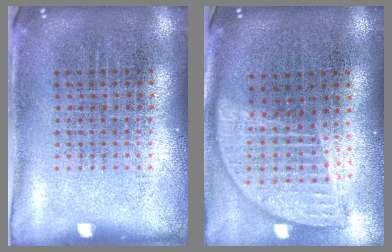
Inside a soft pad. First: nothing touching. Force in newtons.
{"total": 1.8, "press": 1.5, "slide": 1.1}